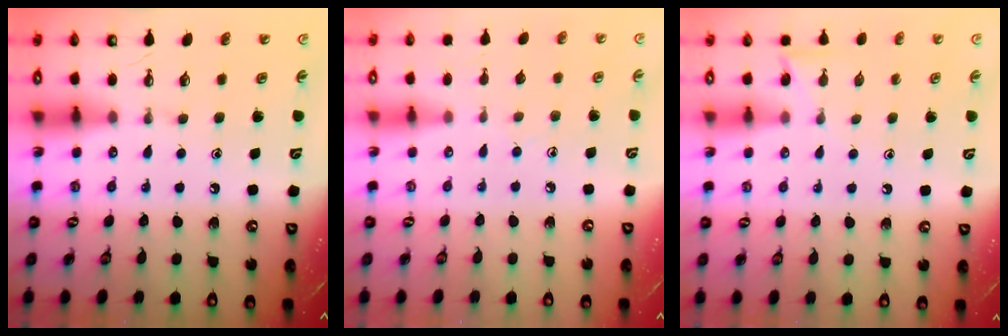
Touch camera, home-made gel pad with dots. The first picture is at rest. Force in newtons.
{"total": 3.6, "press": 3.5, "slide": 0.4}
{"total": 6.8, "press": 6.8, "slide": 0.6}